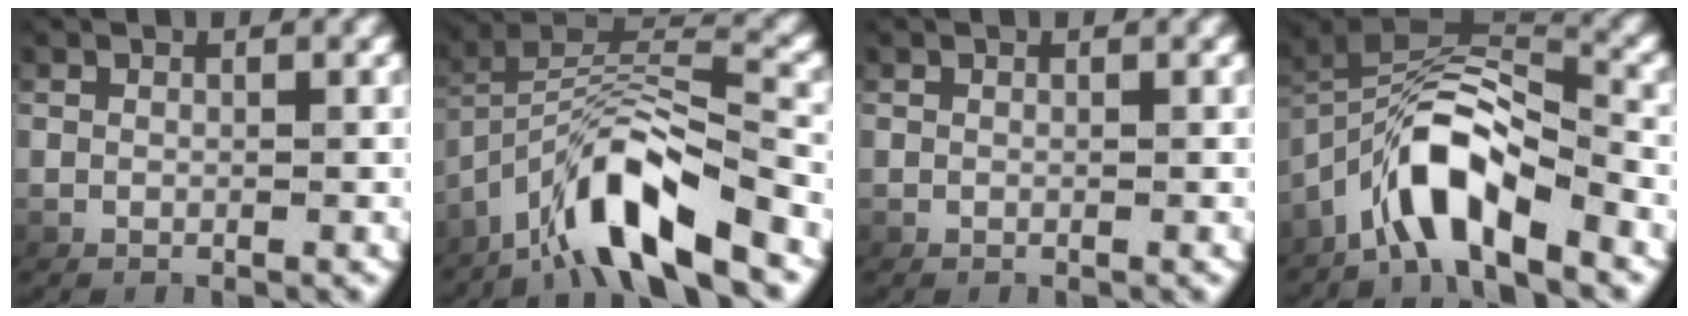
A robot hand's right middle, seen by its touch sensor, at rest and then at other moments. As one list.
[{"total": 6.5, "force": [-3.7, 1.8, 5.0], "torque": [-0.090, -0.003, -0.053]}, {"total": 0.0}, {"total": 6.6, "force": [-2.9, 3.4, 4.9], "torque": [-0.099, -0.006, -0.044]}]